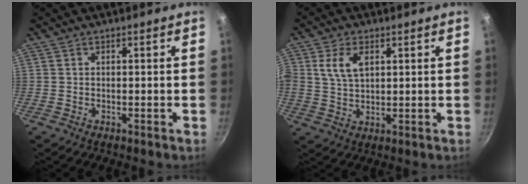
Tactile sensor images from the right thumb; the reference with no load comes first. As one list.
[{"total": 6.5, "force": [2.2, 3.9, 4.7], "torque": [-0.086, -0.005, 0.041]}]